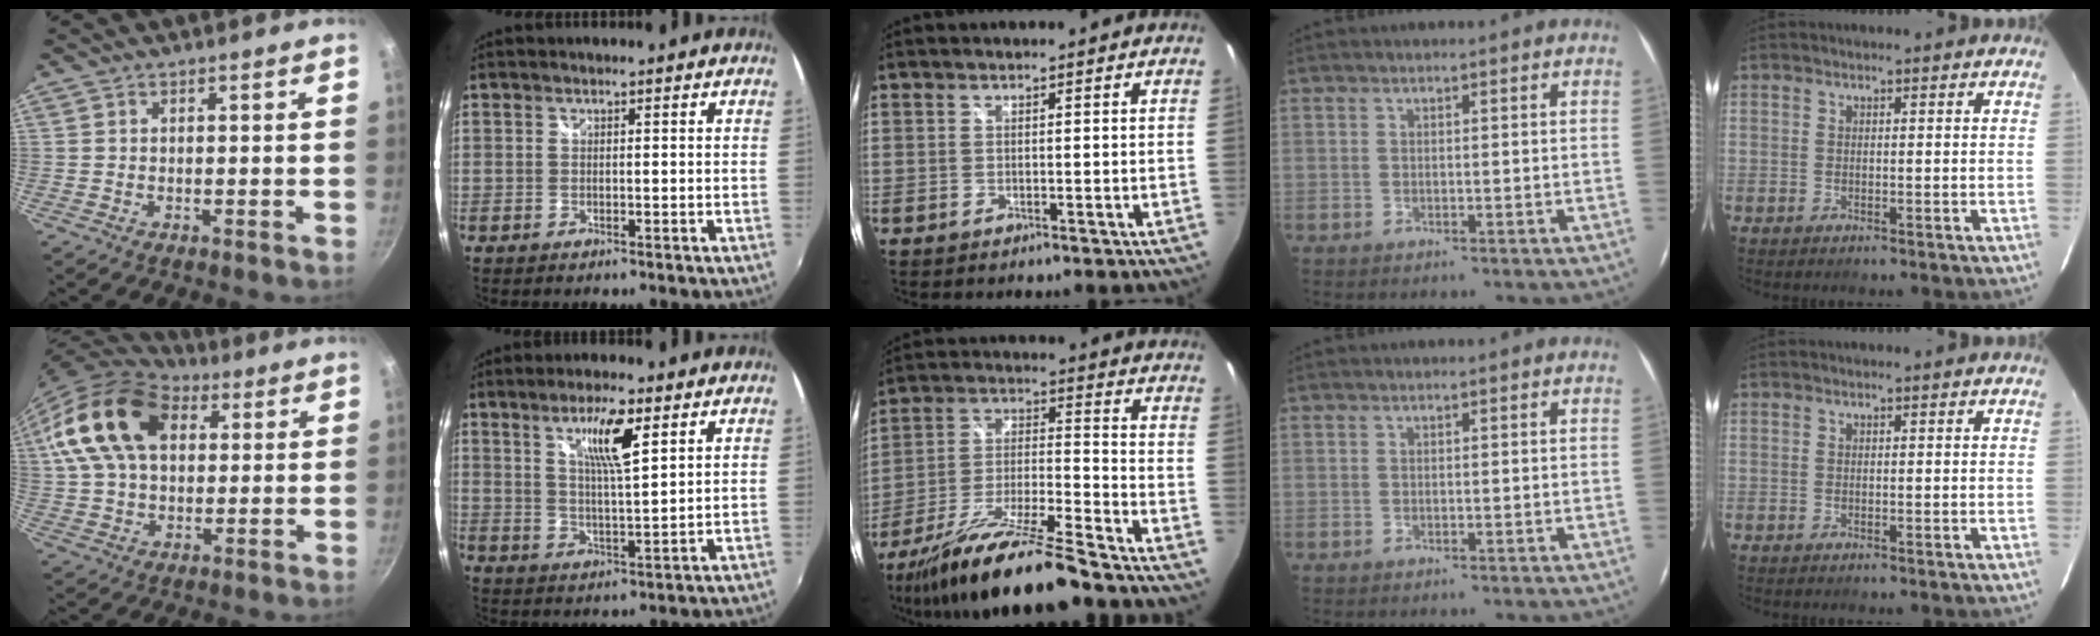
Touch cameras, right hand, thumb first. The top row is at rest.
{"thumb": {"total": 18.5, "force": [5.4, 12.5, 12.6], "torque": [-0.217, 0.010, 0.086]}, "index": {"total": 8.2, "force": [4.3, 1.3, 6.9], "torque": [-0.121, -0.001, 0.076]}, "middle": {"total": 18.4, "force": [-14.7, 0.9, 11.0], "torque": [-0.214, -0.030, -0.257]}}